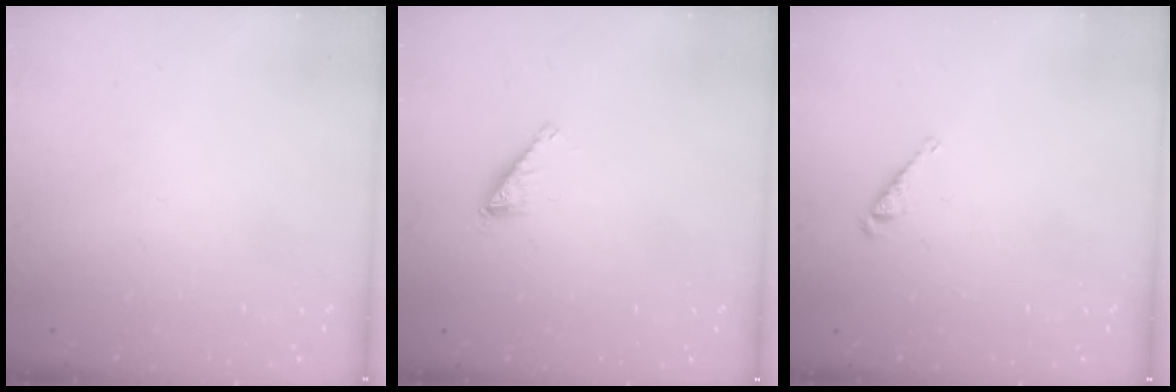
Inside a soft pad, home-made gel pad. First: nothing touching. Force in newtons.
{"total": 1.7, "press": 1.7, "slide": 0.2}
{"total": 3.9, "press": 3.9, "slide": 0.2}